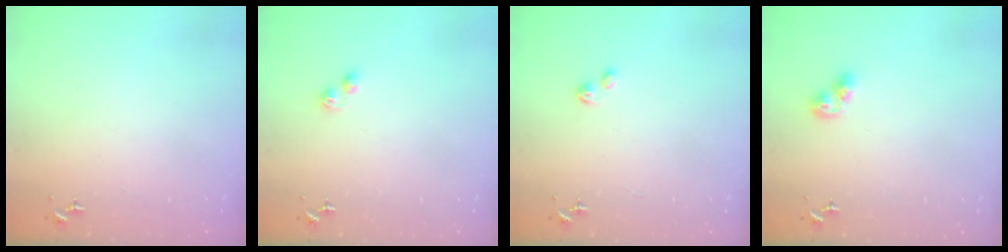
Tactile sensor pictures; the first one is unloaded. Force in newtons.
{"total": 3.4, "press": 3.4, "slide": 0.4}
{"total": 2.2, "press": 2.2, "slide": 0.3}
{"total": 7.5, "press": 7.4, "slide": 0.6}